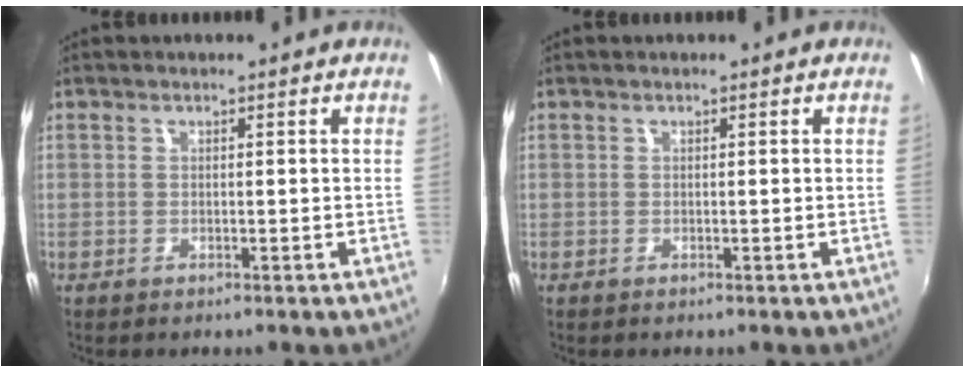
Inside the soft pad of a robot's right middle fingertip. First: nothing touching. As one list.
[{"total": 0.0}]